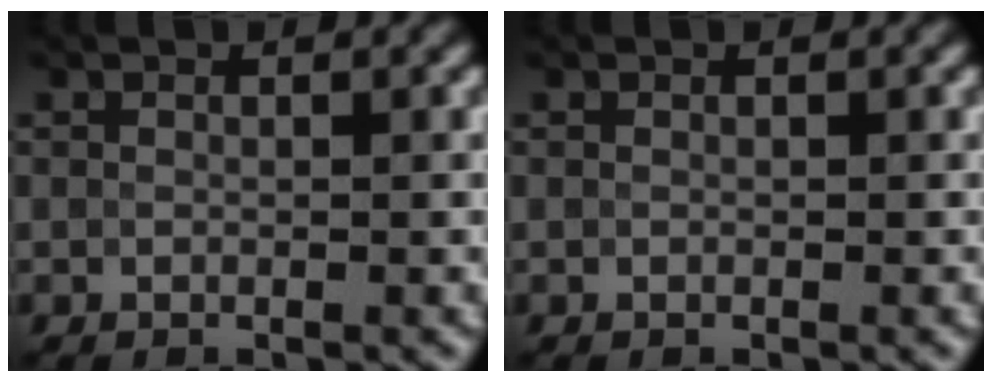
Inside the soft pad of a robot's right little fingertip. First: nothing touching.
{"total": 0.0}